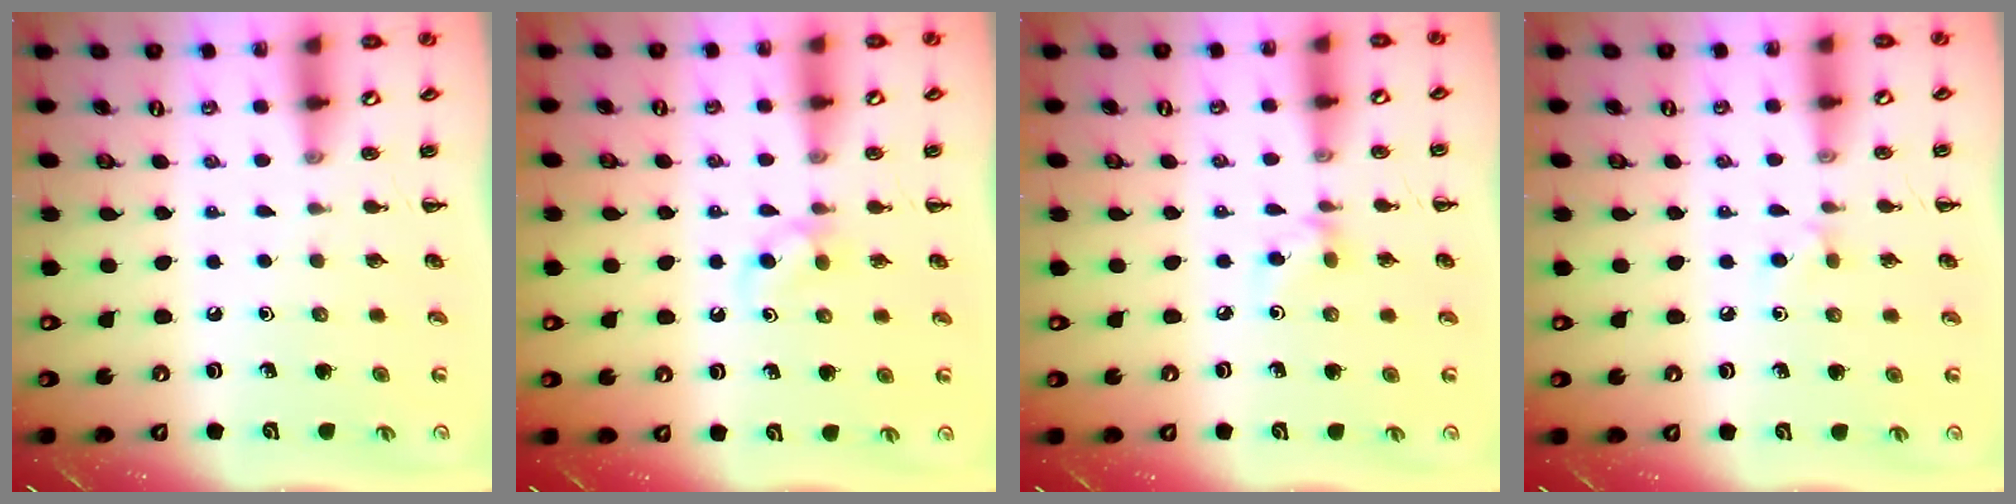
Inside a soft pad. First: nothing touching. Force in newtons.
{"total": 4.6, "press": 4.2, "slide": 1.9}
{"total": 5.6, "press": 5.4, "slide": 1.6}
{"total": 4.2, "press": 4.0, "slide": 1.3}